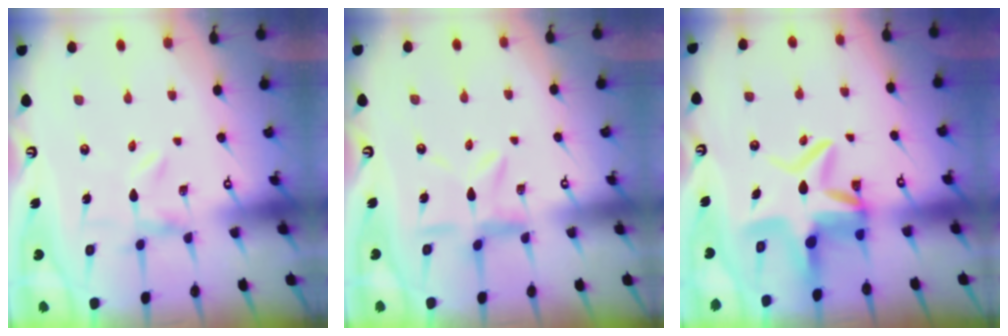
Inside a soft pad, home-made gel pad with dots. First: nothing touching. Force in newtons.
{"total": 8.3, "press": 8.2, "slide": 0.6}
{"total": 9.7, "press": 9.2, "slide": 2.8}